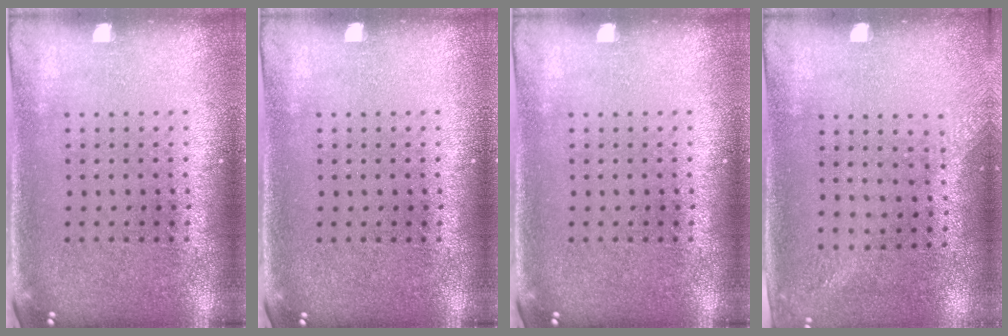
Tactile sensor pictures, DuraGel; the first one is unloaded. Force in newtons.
{"total": 0.0}
{"total": 0.0}
{"total": 1.4, "press": 1.1, "slide": 0.9}